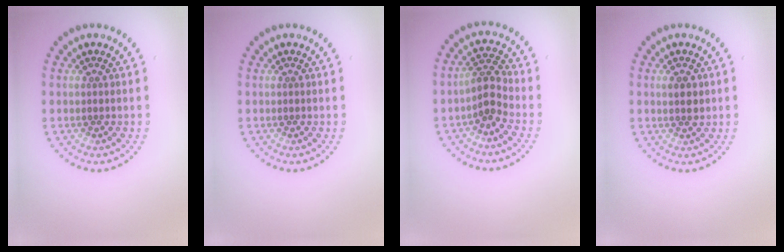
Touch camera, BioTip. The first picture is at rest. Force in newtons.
{"total": 0.0}
{"total": 2.4, "press": 2.0, "slide": 1.3}
{"total": 1.7, "press": 1.6, "slide": 0.3}